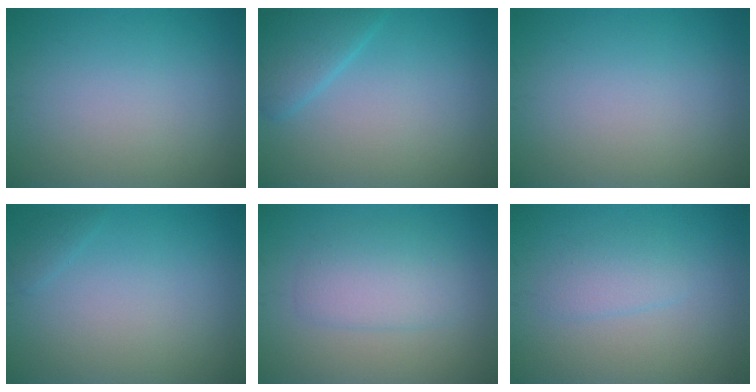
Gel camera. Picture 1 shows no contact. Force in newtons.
{"total": 3.0, "press": 3.0, "slide": 0.2}
{"total": 0.0}
{"total": 0.7, "press": 0.7, "slide": 0.0}
{"total": 3.1, "press": 3.1, "slide": 0.0}
{"total": 1.8, "press": 1.8, "slide": 0.2}